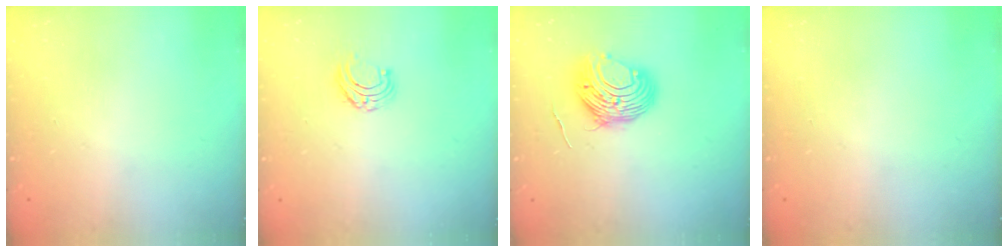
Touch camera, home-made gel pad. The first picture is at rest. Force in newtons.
{"total": 5.2, "press": 5.2, "slide": 0.5}
{"total": 10.1, "press": 10.0, "slide": 0.9}
{"total": 0.0}